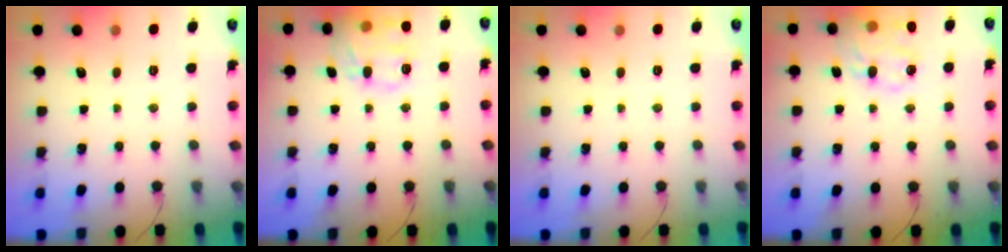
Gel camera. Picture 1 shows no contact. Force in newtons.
{"total": 15.4, "press": 15.4, "slide": 0.8}
{"total": 0.0}
{"total": 18.1, "press": 17.8, "slide": 2.8}